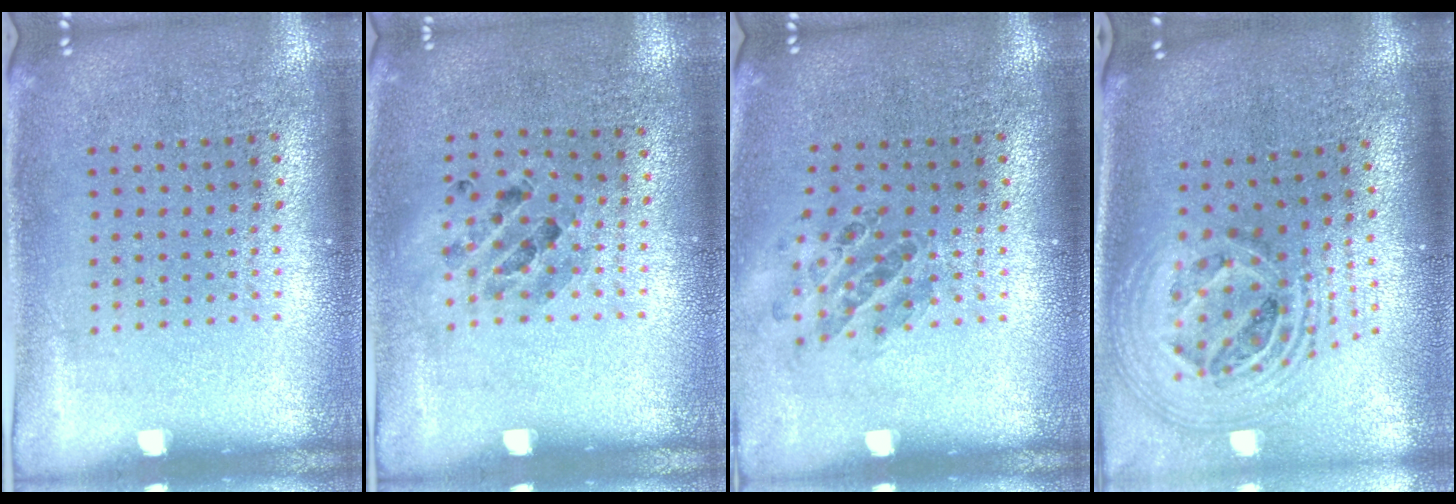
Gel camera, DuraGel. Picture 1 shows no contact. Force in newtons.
{"total": 0.8, "press": 0.8, "slide": 0.1}
{"total": 0.8, "press": 0.8, "slide": 0.1}
{"total": 2.7, "press": 1.9, "slide": 1.9}